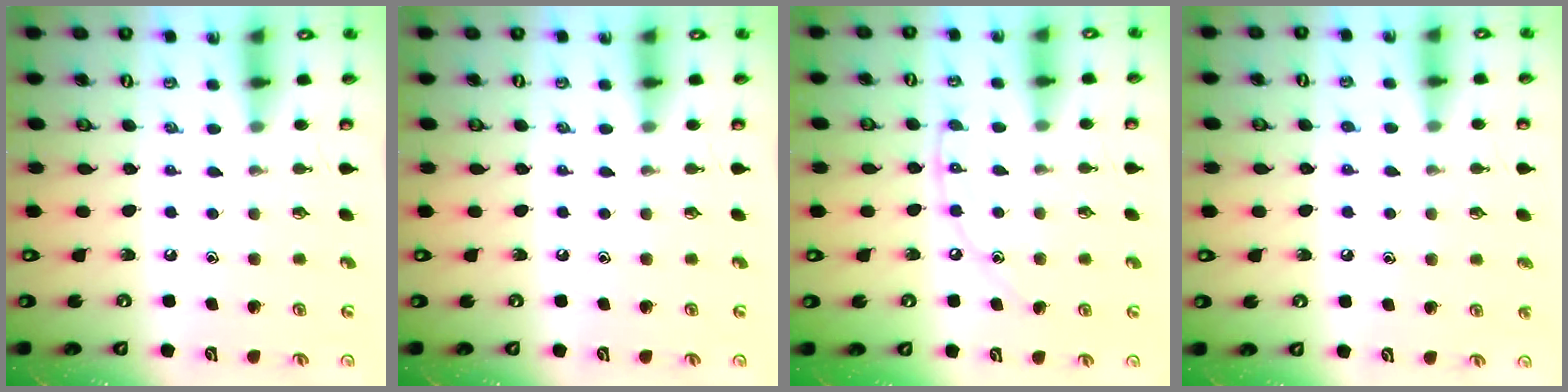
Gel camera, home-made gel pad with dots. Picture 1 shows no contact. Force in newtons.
{"total": 0.0}
{"total": 8.7, "press": 8.6, "slide": 0.8}
{"total": 4.4, "press": 4.3, "slide": 0.5}